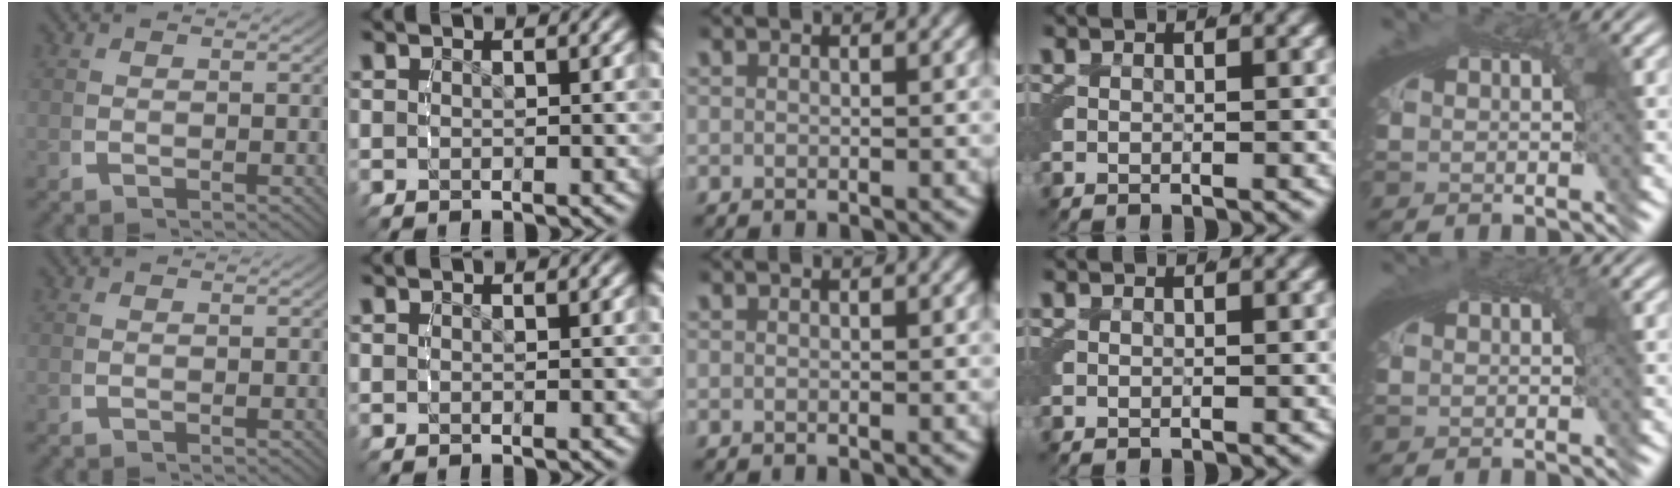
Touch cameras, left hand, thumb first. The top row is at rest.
{"little": {"total": 0.8, "force": [0.3, 0.3, 0.6], "torque": [-0.010, 0.004, 0.003]}}